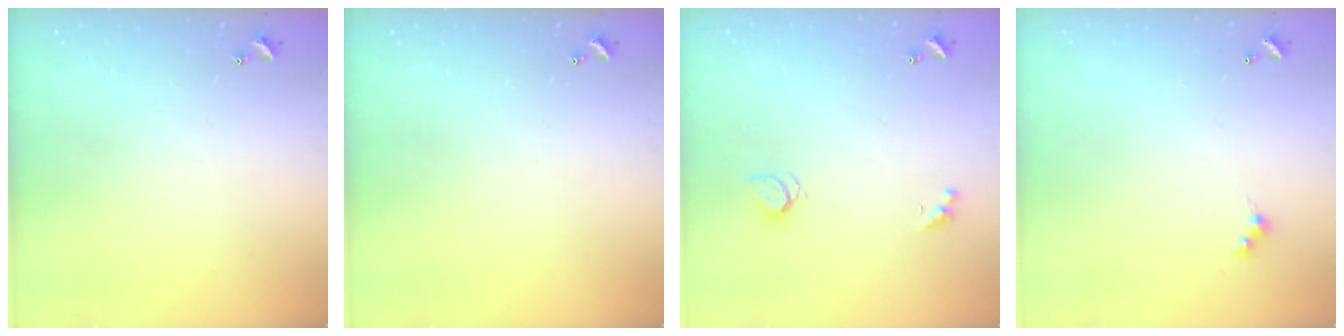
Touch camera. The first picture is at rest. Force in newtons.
{"total": 0.0}
{"total": 1.3, "press": 1.2, "slide": 0.4}
{"total": 2.5, "press": 2.5, "slide": 0.5}